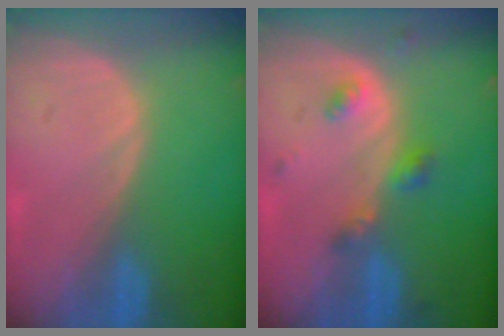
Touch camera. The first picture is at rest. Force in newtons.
{"total": 3.8, "press": 3.7, "slide": 0.5}